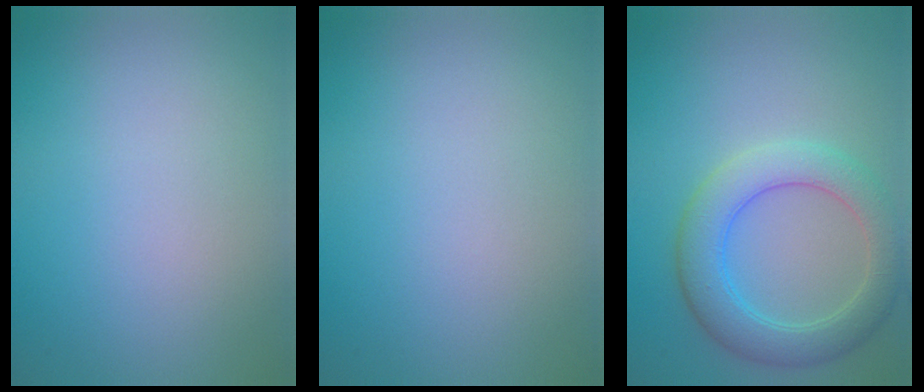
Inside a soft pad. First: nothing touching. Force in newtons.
{"total": 0.0}
{"total": 5.3, "press": 5.3, "slide": 0.5}